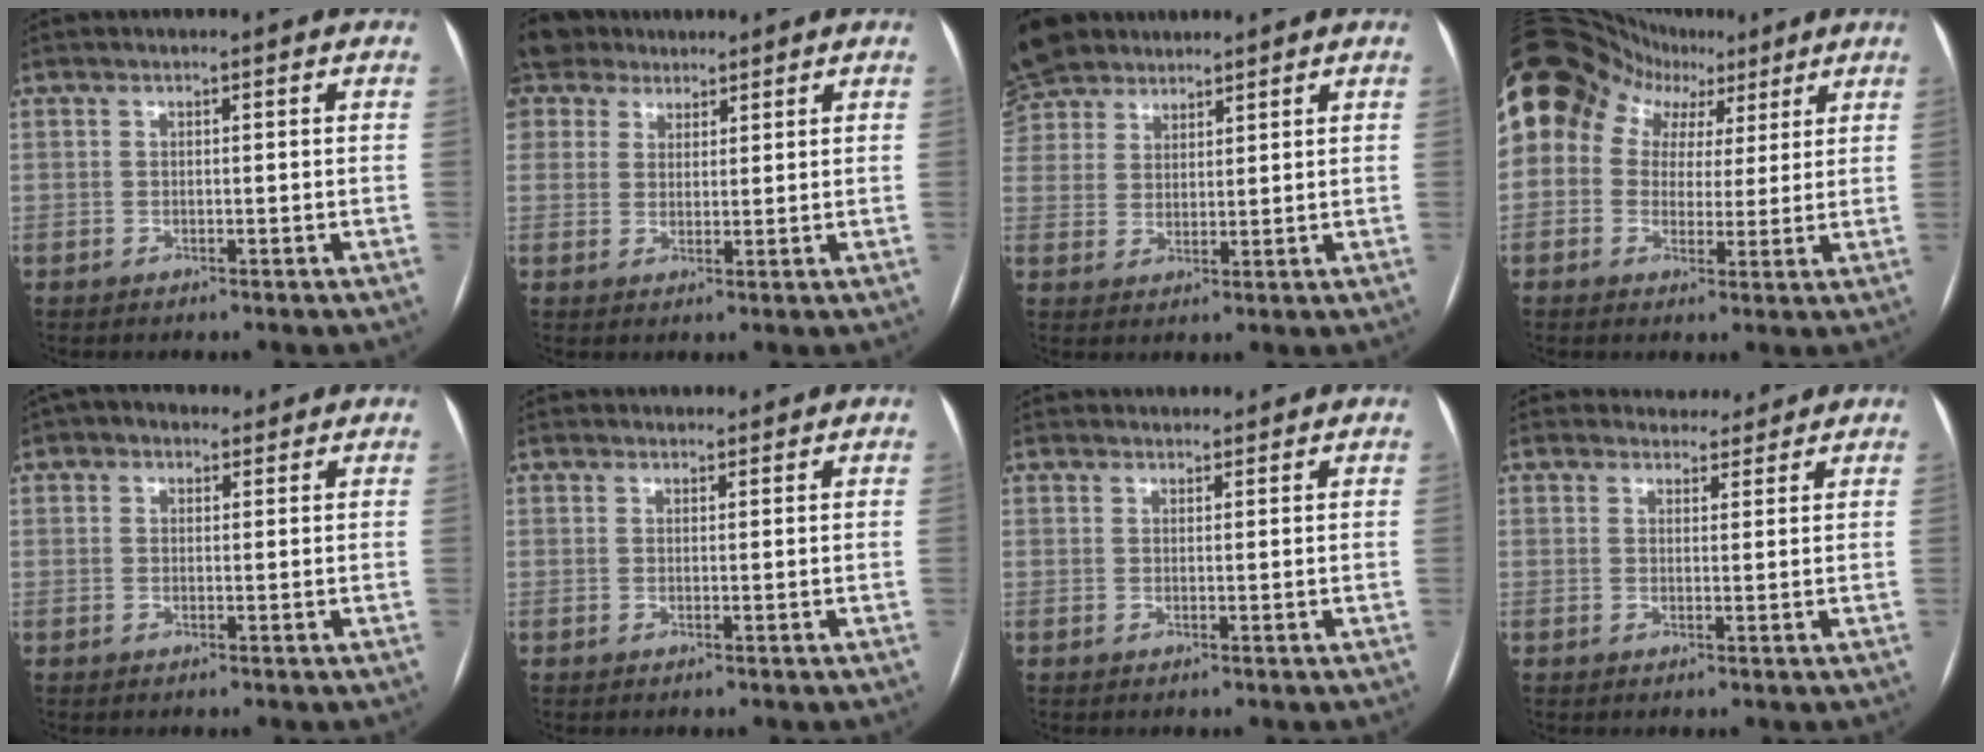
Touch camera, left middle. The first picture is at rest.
{"total": 8.0, "force": [5.6, 5.6, 1.0], "torque": [-0.024, 0.030, 0.108]}
{"total": 11.5, "force": [8.9, 6.5, 3.1], "torque": [-0.094, 0.035, 0.176]}
{"total": 19.2, "force": [8.7, 14.4, 9.1], "torque": [-0.206, 0.100, 0.155]}
{"total": 3.8, "force": [2.7, 2.2, 1.3], "torque": [-0.021, 0.028, 0.041]}
{"total": 3.6, "force": [3.4, 1.0, 0.5], "torque": [-0.004, 0.026, 0.047]}
{"total": 4.9, "force": [4.7, 1.3, 0.7], "torque": [-0.004, 0.031, 0.063]}
{"total": 4.3, "force": [4.0, 1.6, 0.0], "torque": [0.006, 0.006, 0.047]}